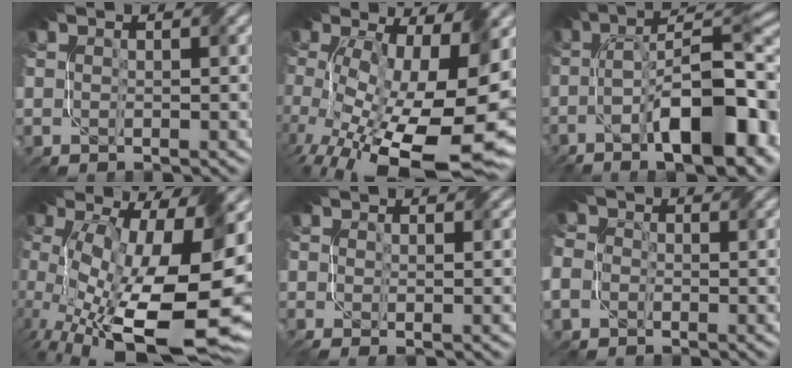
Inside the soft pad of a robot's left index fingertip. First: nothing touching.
{"total": 17.3, "force": [-3.3, 7.4, 15.3], "torque": [-0.256, -0.037, -0.037]}
{"total": 14.5, "force": [-5.5, 4.8, 12.5], "torque": [-0.185, 0.010, -0.089]}
{"total": 18.6, "force": [-1.6, 7.8, 16.8], "torque": [-0.279, -0.029, -0.009]}
{"total": 1.8, "force": [-0.4, 0.4, 1.7], "torque": [-0.030, -0.007, -0.008]}
{"total": 4.4, "force": [-1.1, 3.9, 1.9], "torque": [-0.049, 0.009, -0.037]}